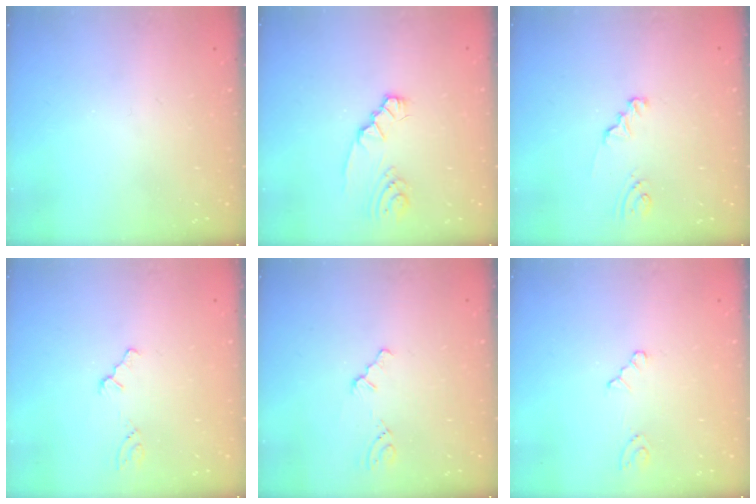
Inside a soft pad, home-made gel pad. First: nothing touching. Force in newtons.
{"total": 3.4, "press": 3.4, "slide": 0.4}
{"total": 1.5, "press": 1.4, "slide": 0.1}
{"total": 0.0}
{"total": 0.8, "press": 0.7, "slide": 0.2}
{"total": 2.8, "press": 2.8, "slide": 0.4}